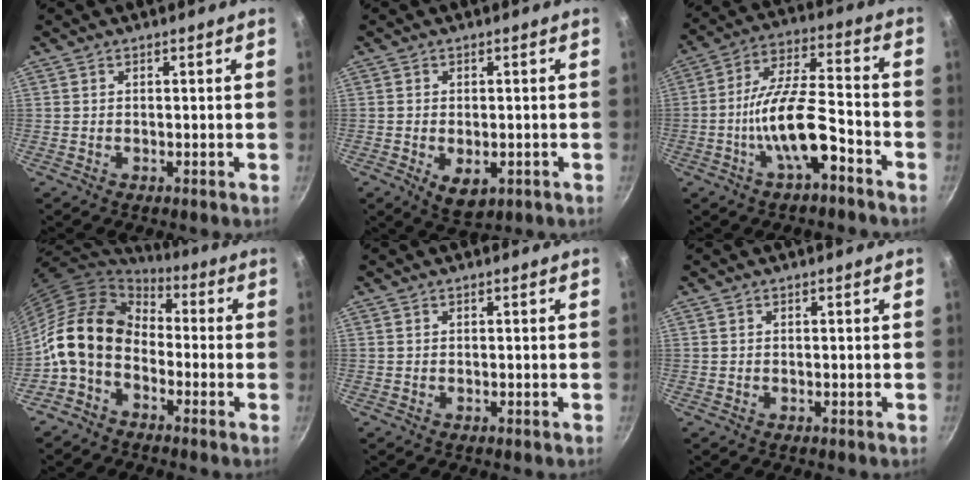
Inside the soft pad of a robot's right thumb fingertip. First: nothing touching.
{"total": 5.7, "force": [-1.6, 3.4, 4.3], "torque": [-0.056, -0.005, -0.015]}
{"total": 13.3, "force": [-6.1, 4.4, 11.0], "torque": [-0.188, 0.046, -0.114]}
{"total": 14.1, "force": [-2.2, 10.2, 9.5], "torque": [-0.152, 0.040, -0.062]}
{"total": 0.0}
{"total": 0.0}